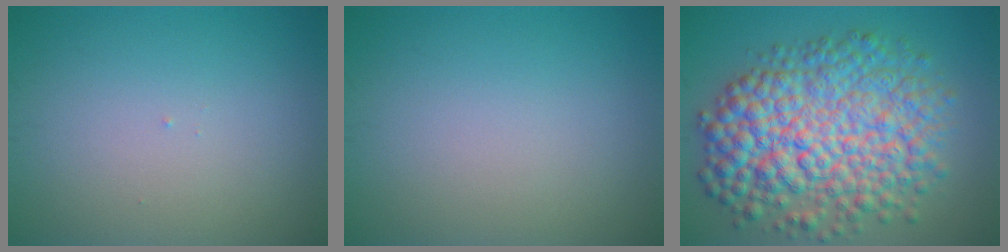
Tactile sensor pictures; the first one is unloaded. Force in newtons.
{"total": 0.0}
{"total": 11.0, "press": 11.0, "slide": 0.1}